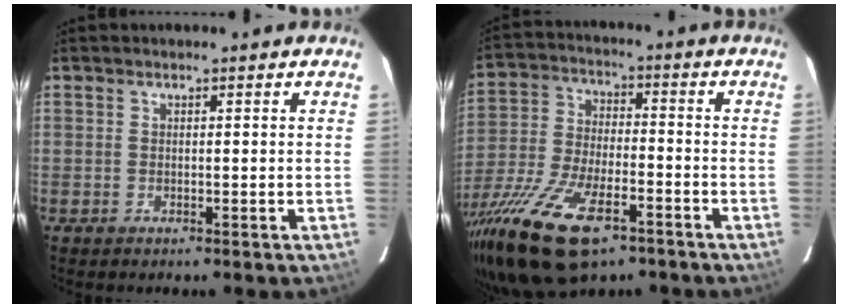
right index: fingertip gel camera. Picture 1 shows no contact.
{"total": 23.5, "force": [-14.3, 9.7, 15.9], "torque": [-0.337, -0.062, -0.250]}